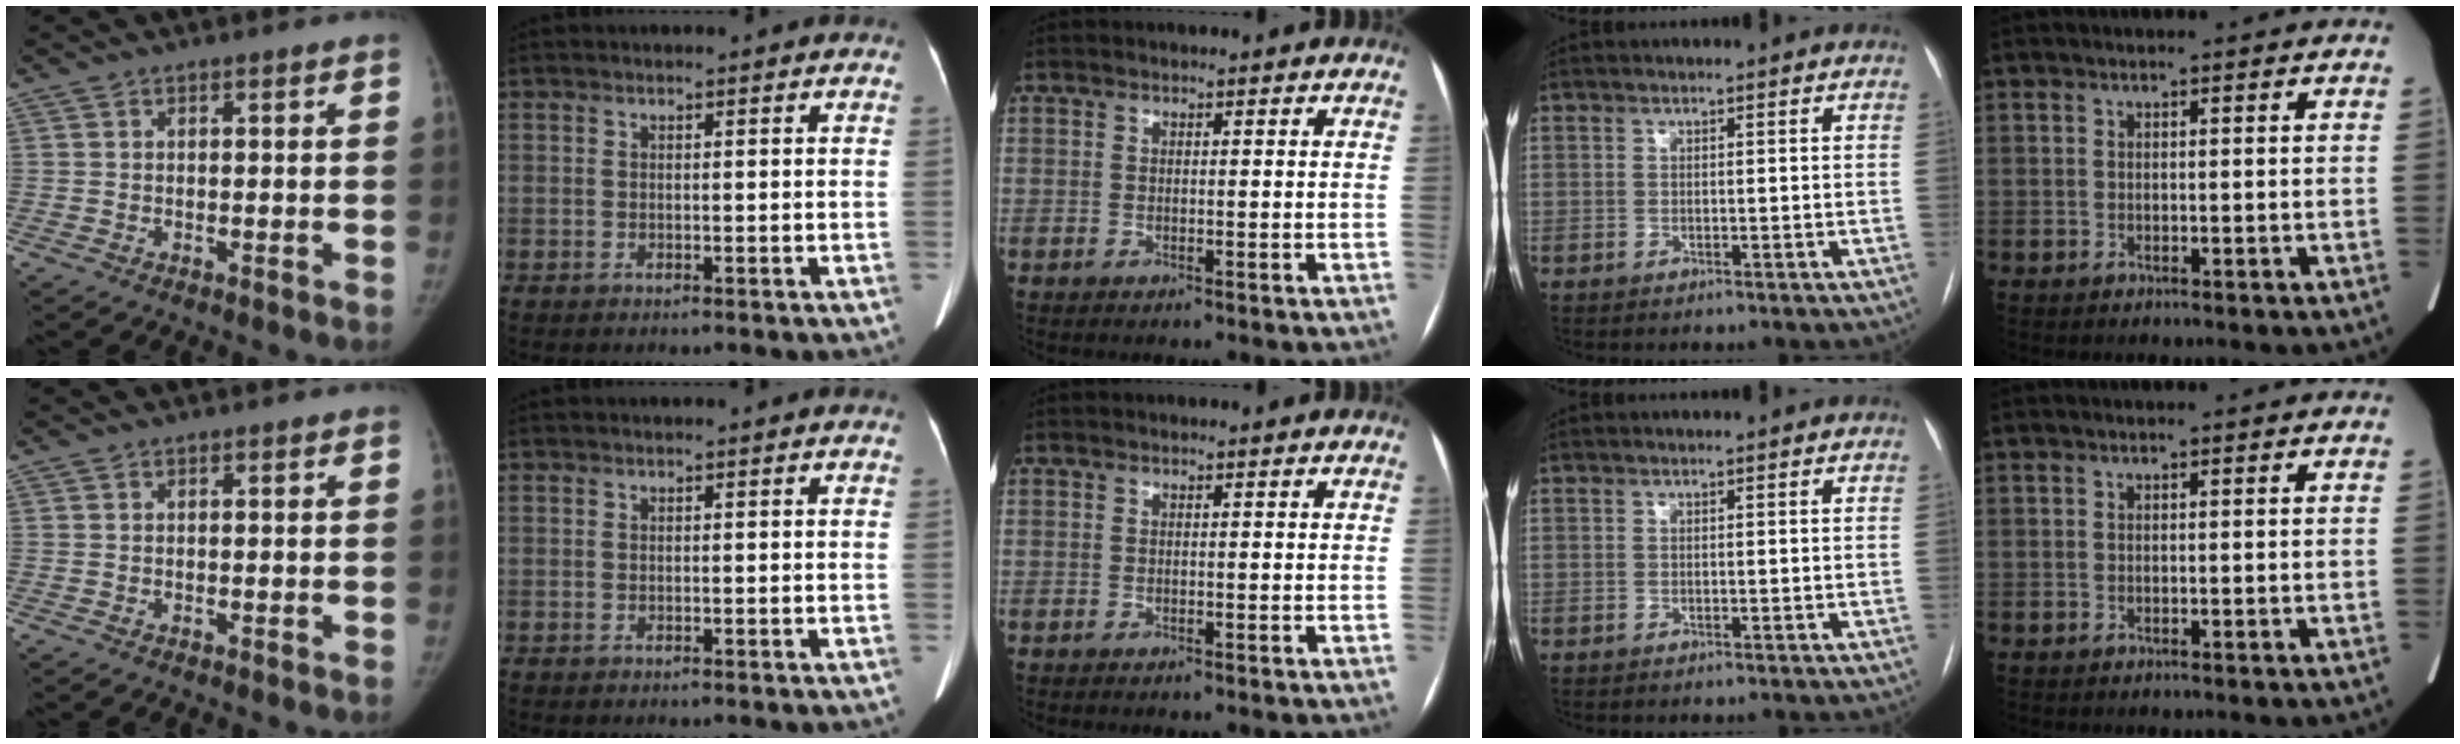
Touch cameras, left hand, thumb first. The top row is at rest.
{}